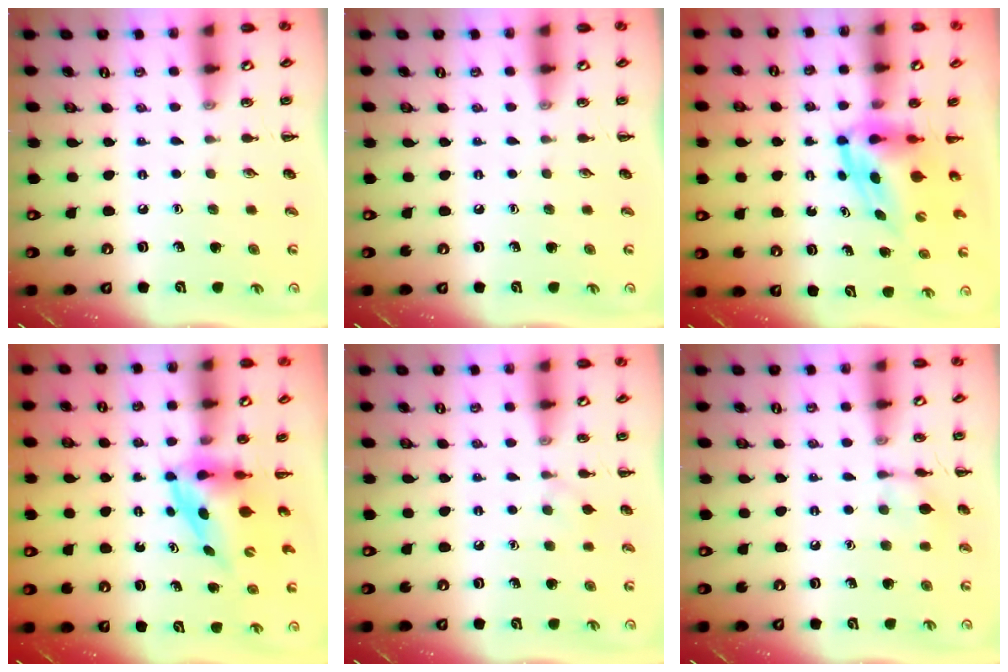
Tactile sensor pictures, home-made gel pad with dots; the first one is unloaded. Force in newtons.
{"total": 0.0}
{"total": 4.5, "press": 4.4, "slide": 0.7}
{"total": 3.8, "press": 3.8, "slide": 0.7}
{"total": 4.1, "press": 3.8, "slide": 1.6}
{"total": 7.2, "press": 7.1, "slide": 1.4}